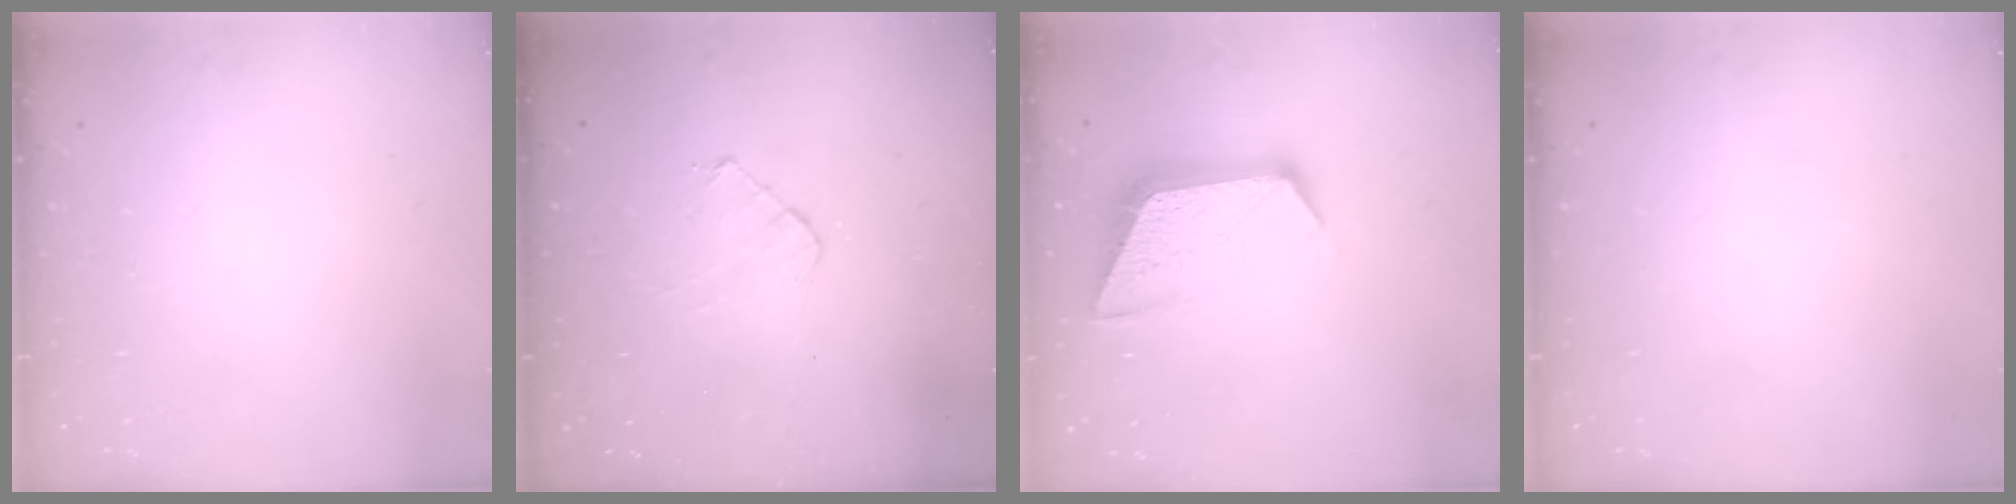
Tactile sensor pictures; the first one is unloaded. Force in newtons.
{"total": 4.1, "press": 4.0, "slide": 0.4}
{"total": 11.9, "press": 11.9, "slide": 0.8}
{"total": 0.0}